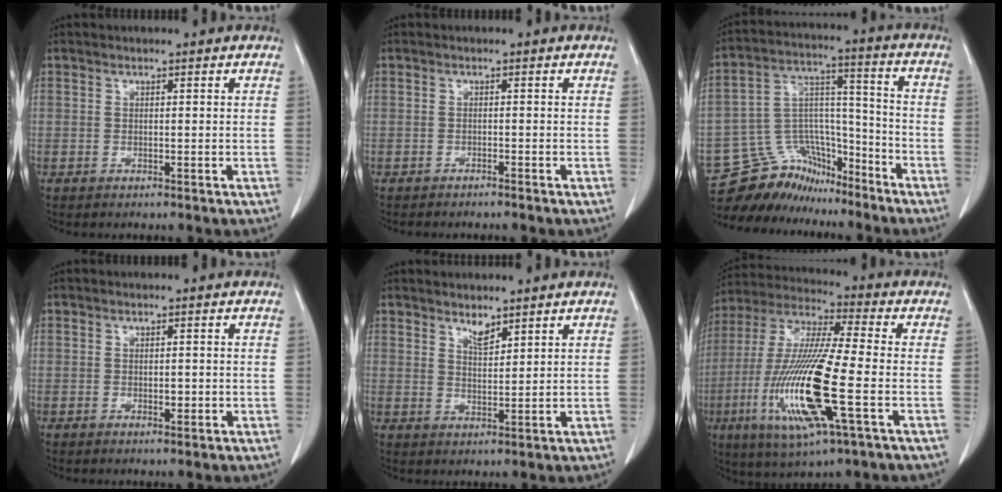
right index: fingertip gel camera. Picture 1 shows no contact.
{"total": 2.4, "force": [-2.2, 0.2, 1.1], "torque": [-0.019, -0.002, -0.026]}
{"total": 13.6, "force": [-12.1, 5.7, 2.5], "torque": [-0.042, 0.059, -0.212]}
{"total": 1.3, "force": [-0.2, 0.6, 1.1], "torque": [-0.018, 0.000, -0.001]}
{"total": 2.7, "force": [2.2, 0.7, 1.3], "torque": [-0.028, -0.006, 0.045]}
{"total": 18.7, "force": [-4.7, 1.5, 18.0], "torque": [-0.380, -0.020, -0.088]}